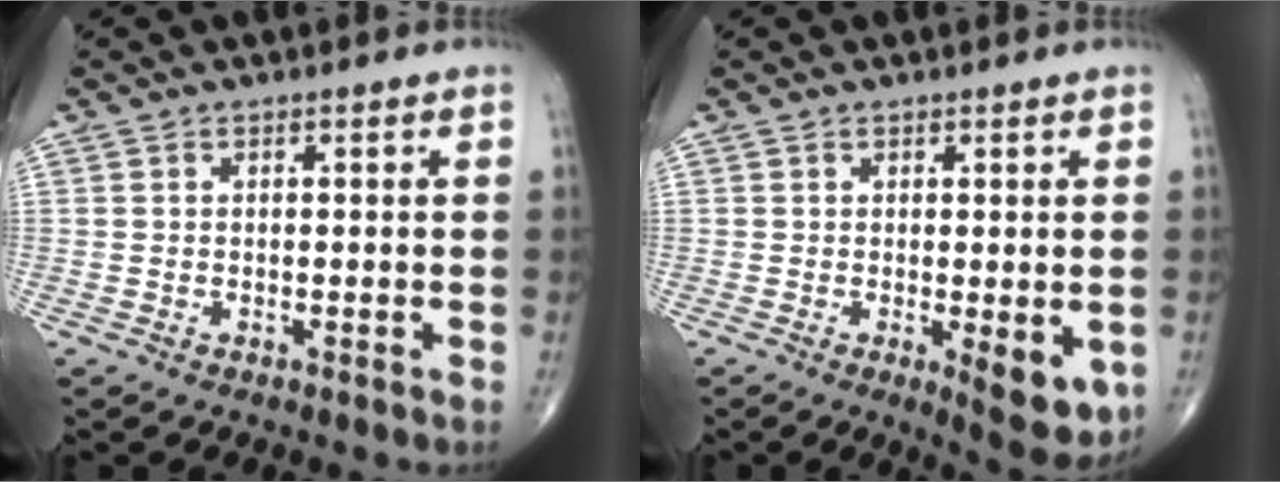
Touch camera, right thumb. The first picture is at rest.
{"total": 7.3, "force": [-1.5, 2.4, 6.7], "torque": [-0.080, -0.020, -0.014]}